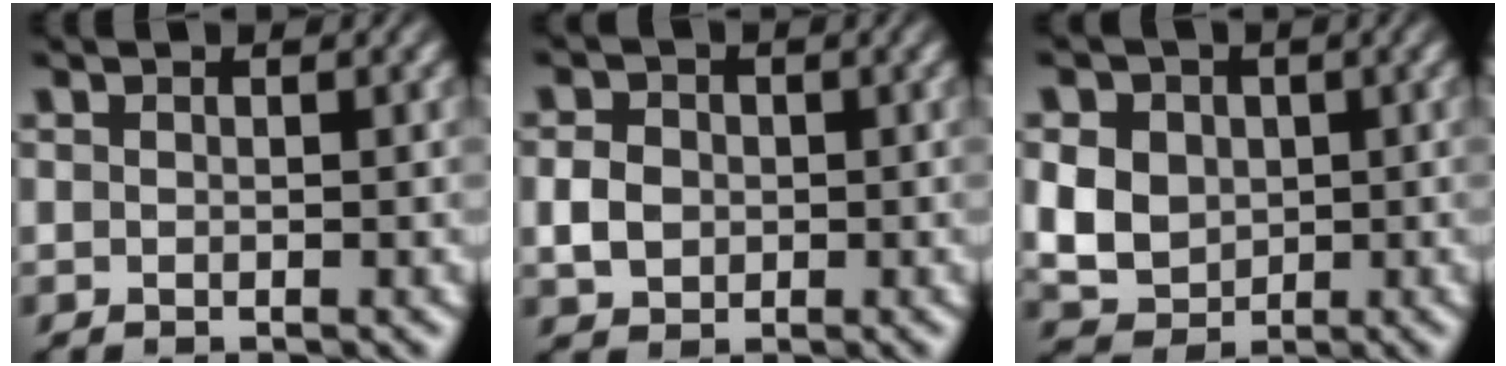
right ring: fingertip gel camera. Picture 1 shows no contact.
{"total": 2.7, "force": [-0.4, 2.4, 1.1], "torque": [-0.026, -0.007, 0.000]}
{"total": 8.9, "force": [-0.7, 8.1, 3.4], "torque": [-0.095, -0.037, -0.001]}